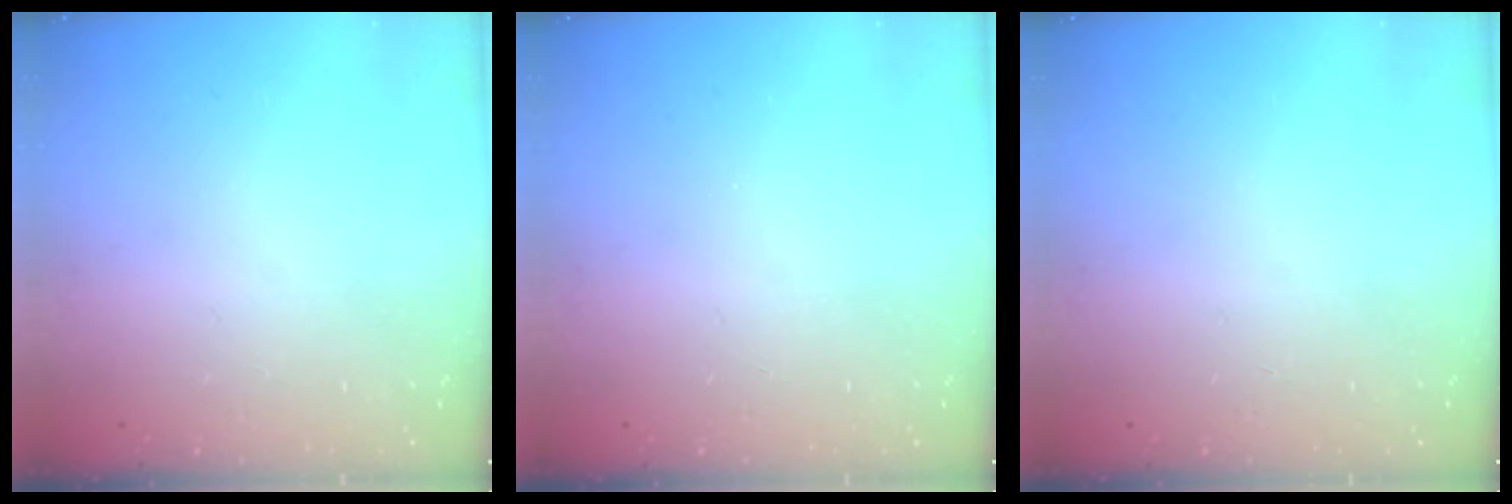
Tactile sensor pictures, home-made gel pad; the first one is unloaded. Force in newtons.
{"total": 0.0}
{"total": 0.0}